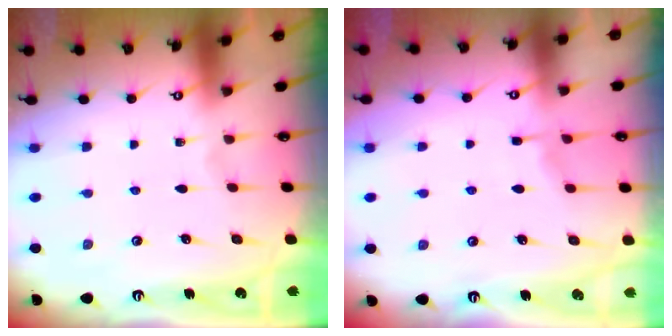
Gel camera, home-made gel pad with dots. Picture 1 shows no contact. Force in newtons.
{"total": 4.0, "press": 3.9, "slide": 0.5}